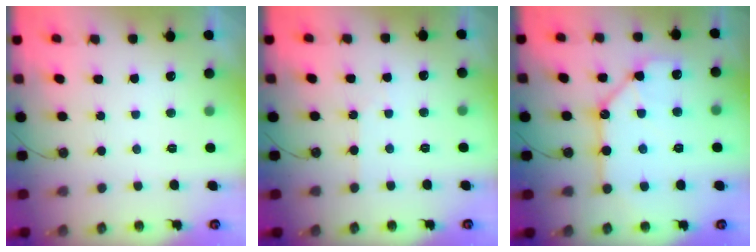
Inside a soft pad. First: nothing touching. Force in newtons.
{"total": 2.2, "press": 2.1, "slide": 0.4}
{"total": 12.7, "press": 12.6, "slide": 1.5}